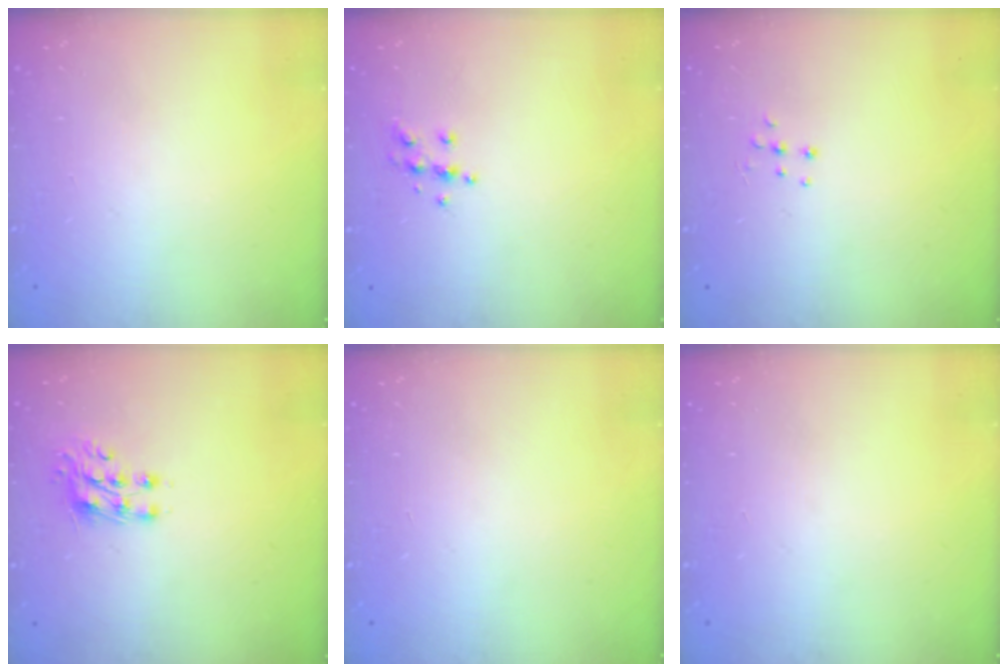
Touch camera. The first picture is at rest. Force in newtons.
{"total": 6.2, "press": 6.2, "slide": 0.6}
{"total": 4.3, "press": 4.3, "slide": 0.4}
{"total": 7.8, "press": 7.7, "slide": 0.8}
{"total": 0.0}
{"total": 0.0}